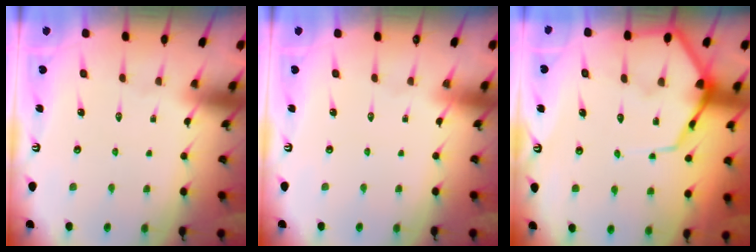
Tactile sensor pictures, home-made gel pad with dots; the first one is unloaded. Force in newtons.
{"total": 0.0}
{"total": 11.0, "press": 11.0, "slide": 1.0}